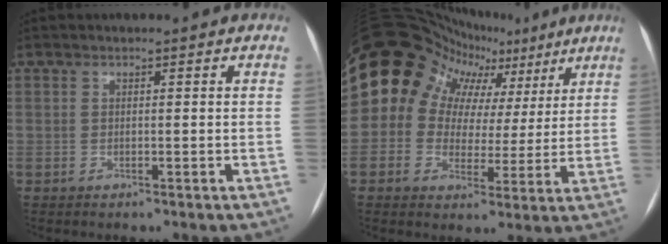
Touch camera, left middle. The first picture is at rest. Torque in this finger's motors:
{"motor_torque": [1.18, -0.95, 1.05, 0.08]}